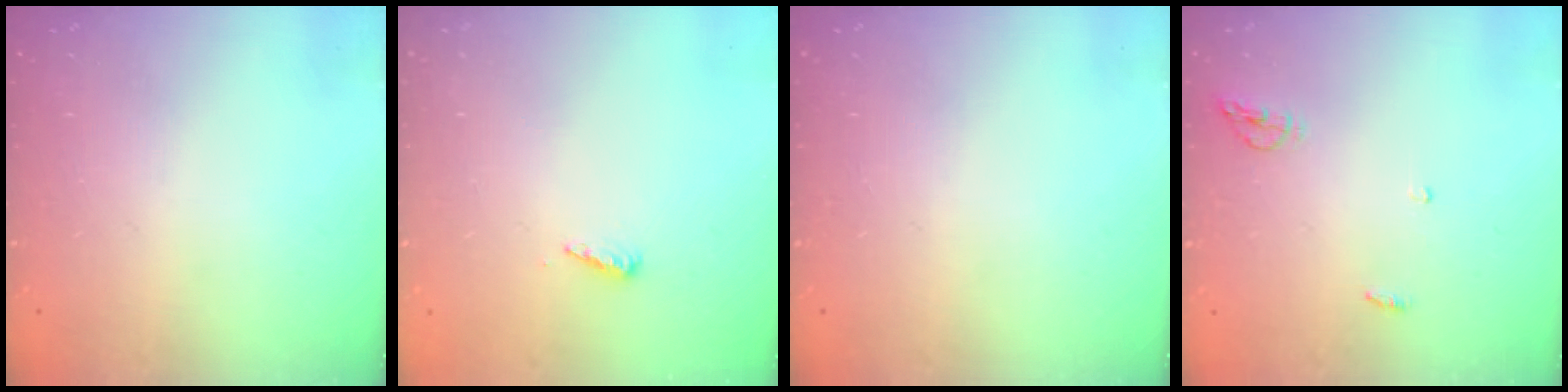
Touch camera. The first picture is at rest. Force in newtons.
{"total": 3.6, "press": 3.6, "slide": 0.4}
{"total": 0.0}
{"total": 5.2, "press": 5.2, "slide": 0.7}